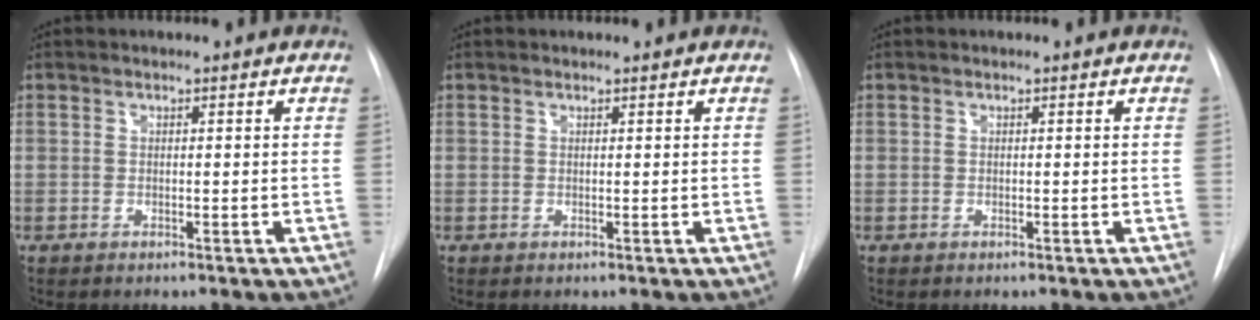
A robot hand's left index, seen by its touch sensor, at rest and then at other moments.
{"total": 0.0}
{"total": 0.0}